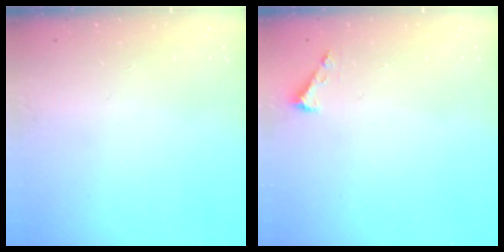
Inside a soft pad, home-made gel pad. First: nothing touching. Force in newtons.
{"total": 1.6, "press": 1.6, "slide": 0.1}